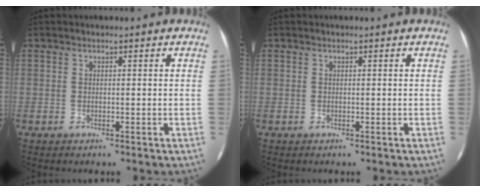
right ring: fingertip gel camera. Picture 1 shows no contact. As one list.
[{"total": 0.0}]